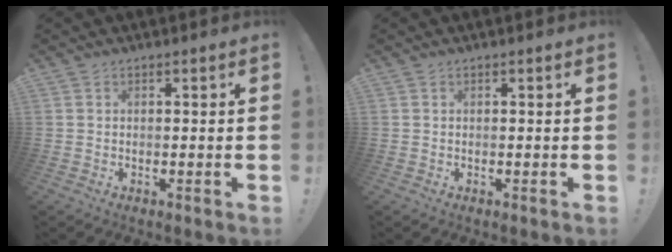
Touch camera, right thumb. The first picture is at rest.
{"total": 0.0}